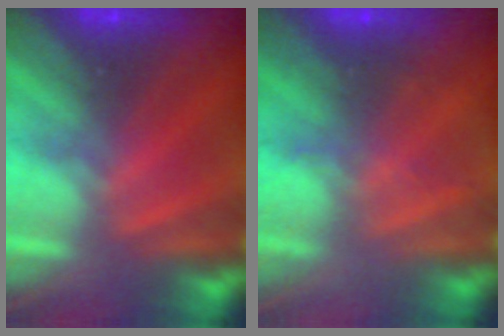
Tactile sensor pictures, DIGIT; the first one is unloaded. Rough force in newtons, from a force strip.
{"total": 2.1}